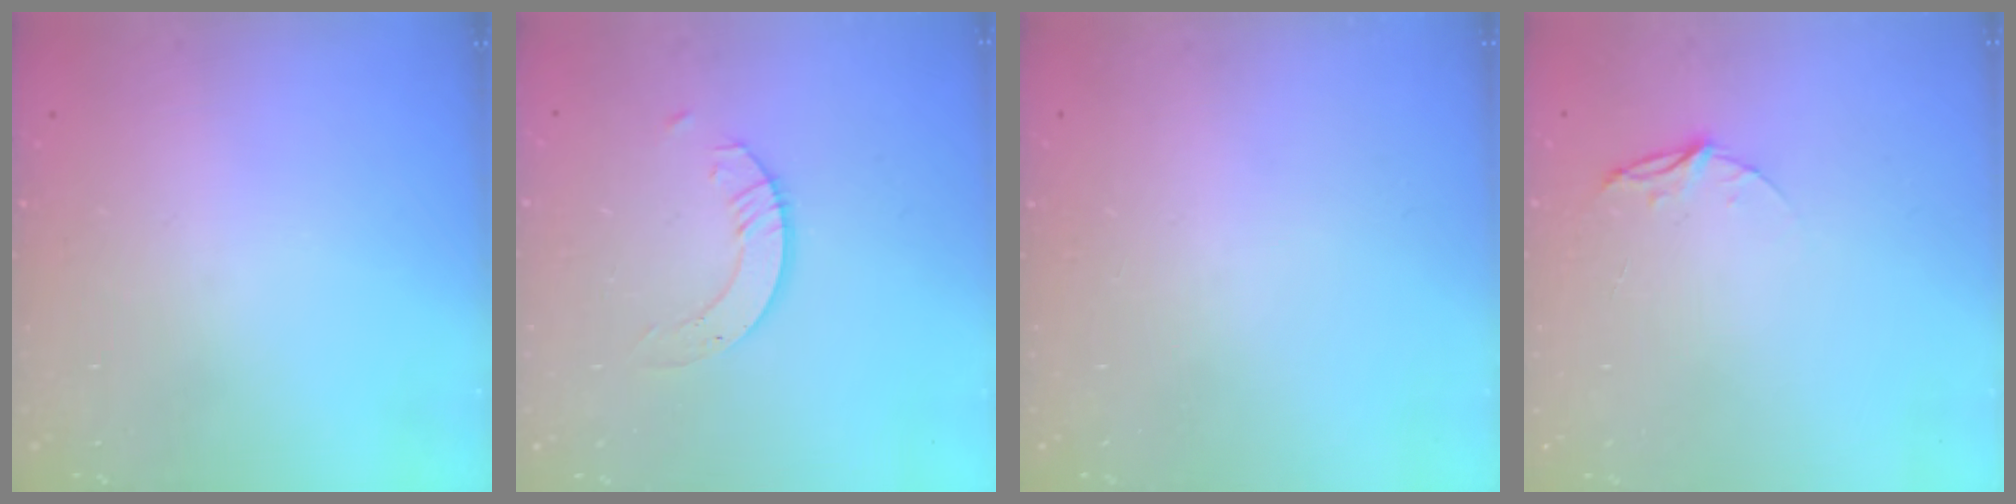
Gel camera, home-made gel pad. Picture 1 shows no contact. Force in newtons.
{"total": 3.4, "press": 3.4, "slide": 0.0}
{"total": 0.0}
{"total": 4.4, "press": 4.4, "slide": 0.4}